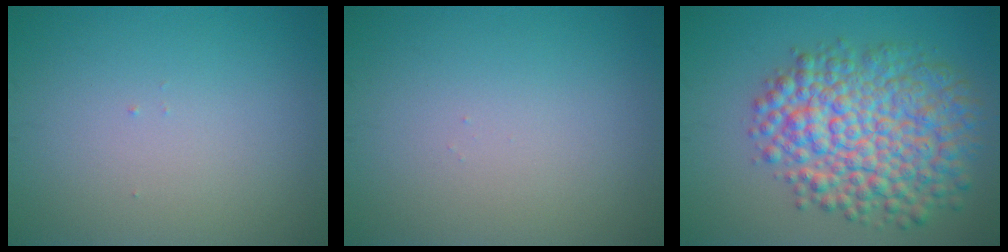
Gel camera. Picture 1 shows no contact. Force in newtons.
{"total": 0.0}
{"total": 9.7, "press": 9.7, "slide": 0.2}